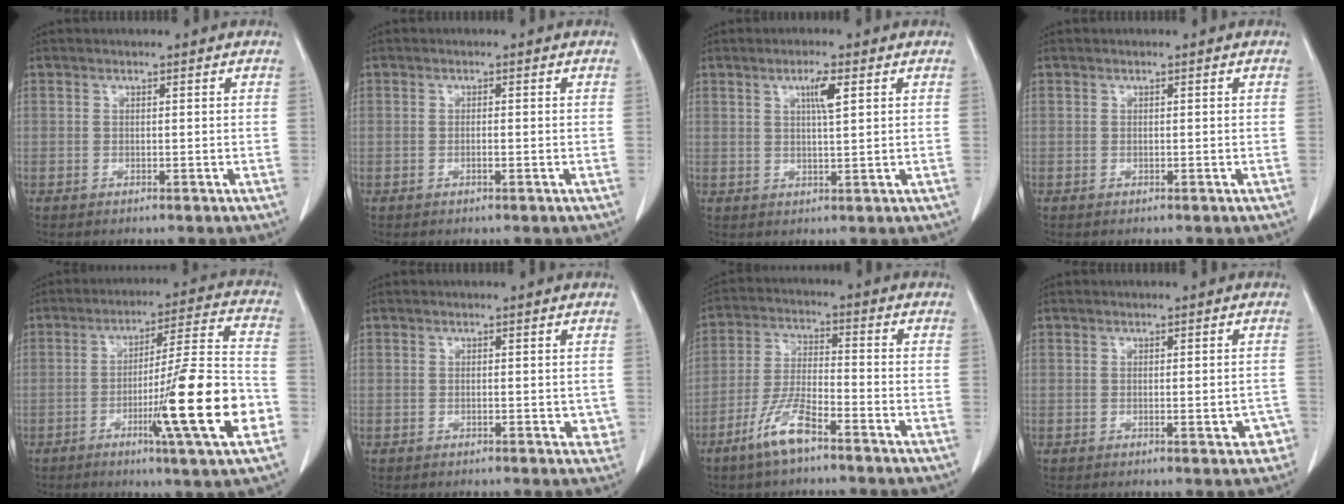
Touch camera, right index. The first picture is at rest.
{"total": 0.8, "force": [-0.3, 0.1, 0.8], "torque": [-0.015, 0.000, -0.005]}
{"total": 3.5, "force": [1.4, 0.2, 3.2], "torque": [-0.055, -0.001, 0.023]}
{"total": 0.0}
{"total": 17.3, "force": [-5.6, -0.7, 16.3], "torque": [-0.255, -0.013, -0.092]}
{"total": 2.0, "force": [-0.2, 1.2, 1.6], "torque": [-0.009, 0.001, -0.004]}
{"total": 7.3, "force": [-4.9, 1.3, 5.2], "torque": [-0.114, -0.007, -0.098]}
{"total": 2.9, "force": [-1.0, 1.0, 2.5], "torque": [-0.018, 0.002, -0.009]}